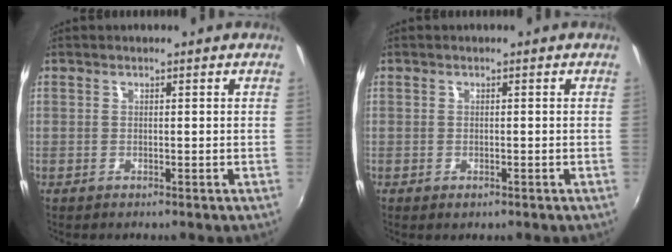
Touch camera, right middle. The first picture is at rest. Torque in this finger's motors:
{"motor_torque": [-0.23, 0.03, -0.08, -0.02]}